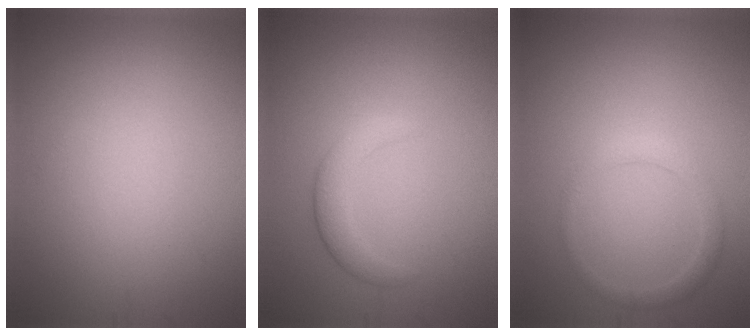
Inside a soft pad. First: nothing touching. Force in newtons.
{"total": 2.4, "press": 2.4, "slide": 0.2}
{"total": 1.8, "press": 1.8, "slide": 0.1}